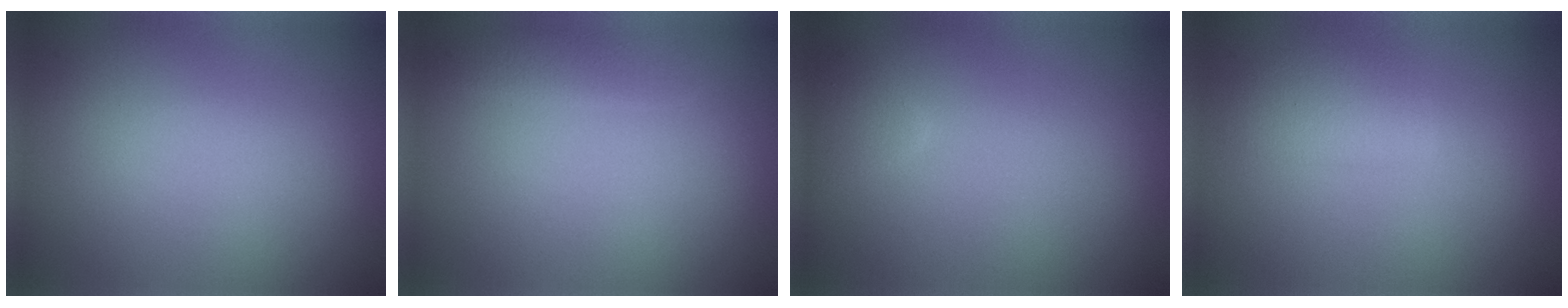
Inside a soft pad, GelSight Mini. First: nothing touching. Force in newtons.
{"total": 1.3, "press": 1.3, "slide": 0.1}
{"total": 1.2, "press": 1.2, "slide": 0.1}
{"total": 1.9, "press": 1.9, "slide": 0.1}